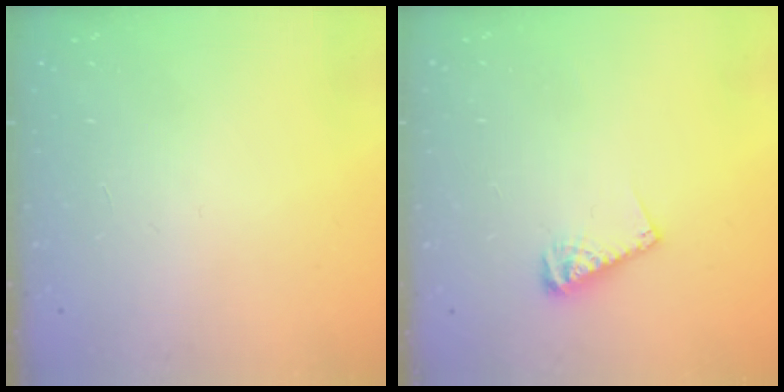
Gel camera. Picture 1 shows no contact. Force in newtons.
{"total": 7.3, "press": 7.3, "slide": 0.4}